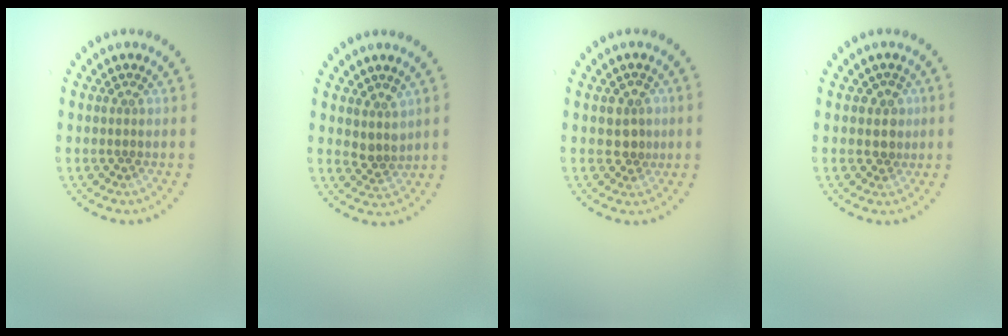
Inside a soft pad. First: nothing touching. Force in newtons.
{"total": 2.2, "press": 1.8, "slide": 1.2}
{"total": 2.1, "press": 2.0, "slide": 0.8}
{"total": 1.8, "press": 1.6, "slide": 0.9}